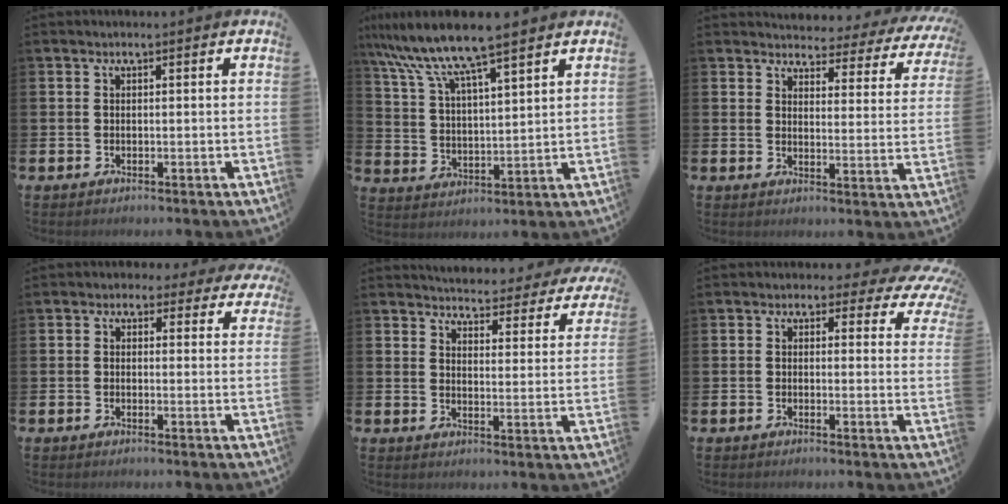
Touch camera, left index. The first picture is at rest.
{"total": 9.8, "force": [8.5, 0.8, 4.8], "torque": [-0.126, -0.034, 0.147]}
{"total": 3.0, "force": [2.8, 1.1, 0.4], "torque": [-0.022, -0.031, 0.042]}
{"total": 1.8, "force": [1.0, 1.4, 0.2], "torque": [-0.004, -0.003, 0.011]}
{"total": 4.2, "force": [4.1, 0.6, 0.3], "torque": [-0.023, -0.038, 0.068]}
{"total": 2.2, "force": [1.1, 1.6, 1.0], "torque": [-0.011, -0.015, 0.009]}